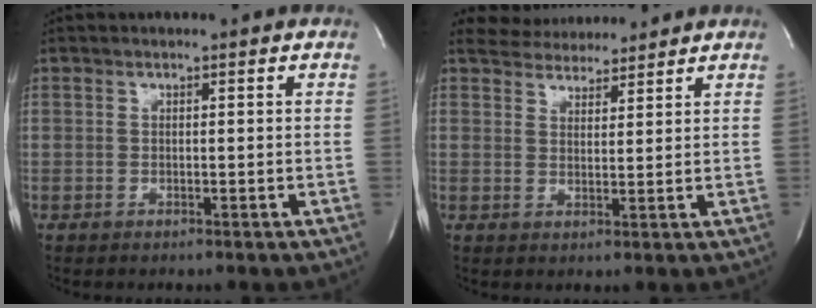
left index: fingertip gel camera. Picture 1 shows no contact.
{"total": 6.6, "force": [6.2, 1.8, 1.4], "torque": [-0.020, 0.011, 0.097]}